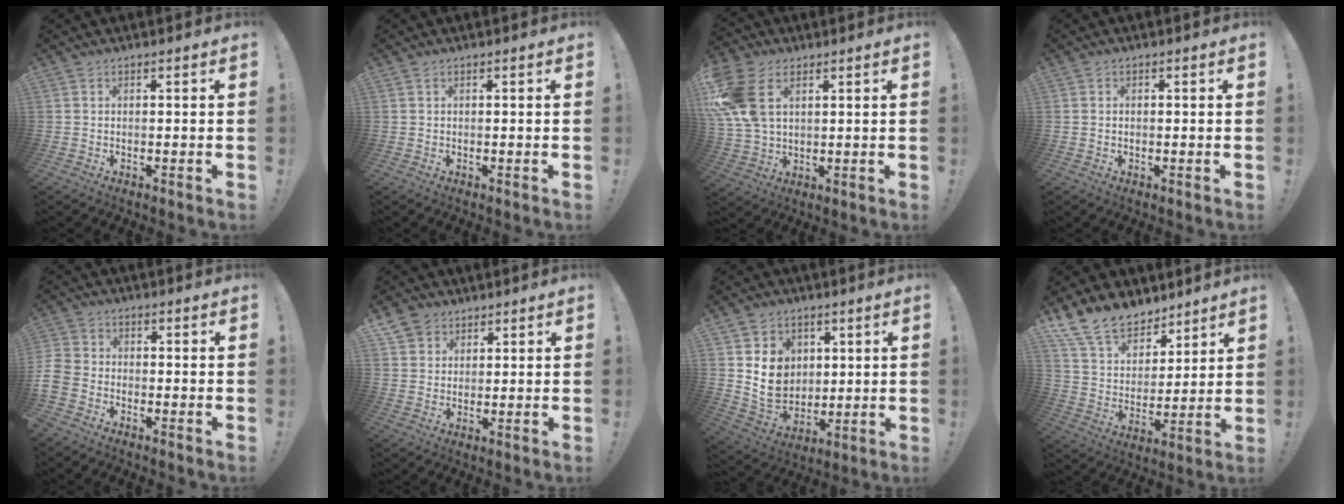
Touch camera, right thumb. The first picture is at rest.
{"total": 0.0}
{"total": 13.2, "force": [4.8, 8.8, 8.7], "torque": [-0.168, -0.009, 0.092]}
{"total": 0.6, "force": [0.1, 0.5, 0.2], "torque": [0.002, 0.000, -0.001]}
{"total": 5.8, "force": [-3.5, 4.0, 2.3], "torque": [-0.060, 0.015, -0.067]}
{"total": 5.5, "force": [3.5, 4.3, 0.5], "torque": [-0.015, -0.019, 0.069]}
{"total": 12.0, "force": [3.8, 10.2, 5.1], "torque": [-0.077, -0.027, 0.081]}
{"total": 15.3, "force": [11.9, 8.3, 4.8], "torque": [-0.103, -0.084, 0.228]}